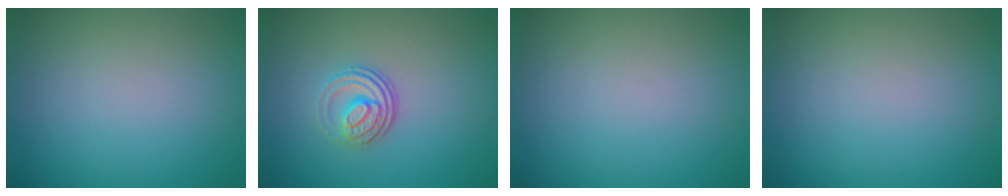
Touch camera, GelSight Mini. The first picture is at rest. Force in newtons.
{"total": 3.3, "press": 2.4, "slide": 2.2}
{"total": 0.0}
{"total": 0.0}